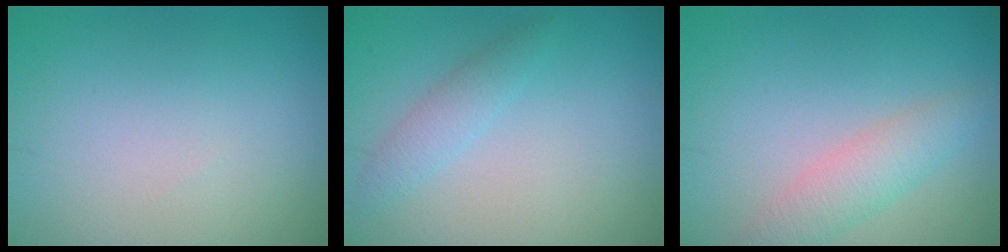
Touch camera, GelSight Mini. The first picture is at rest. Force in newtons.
{"total": 1.8, "press": 1.8, "slide": 0.1}
{"total": 2.9, "press": 2.9, "slide": 0.1}